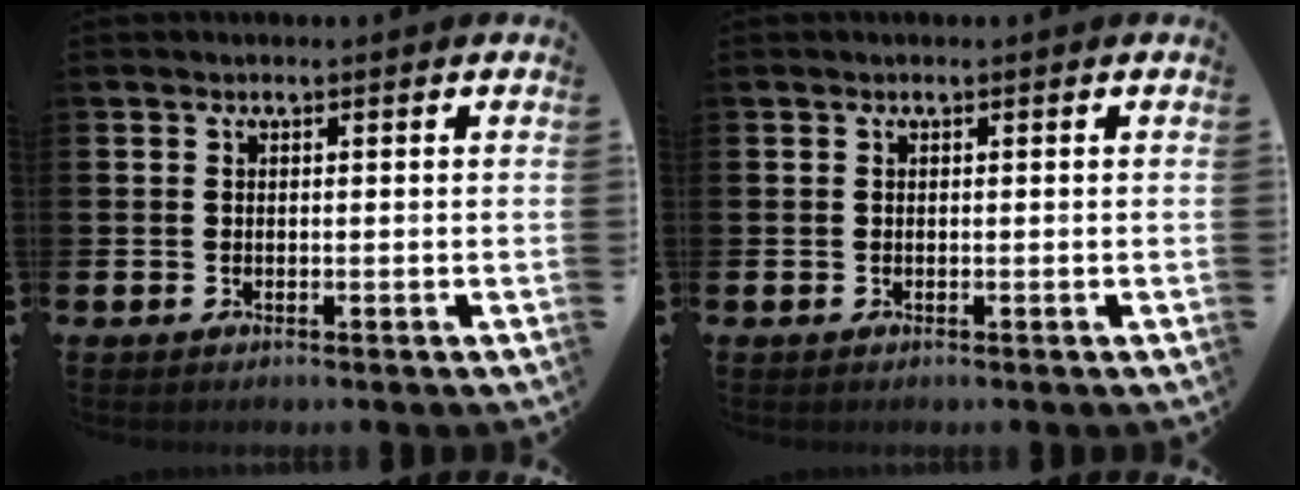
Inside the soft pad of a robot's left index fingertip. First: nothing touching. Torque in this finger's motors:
{"motor_torque": [-0.05, 0.02, 0.00, 0.00]}